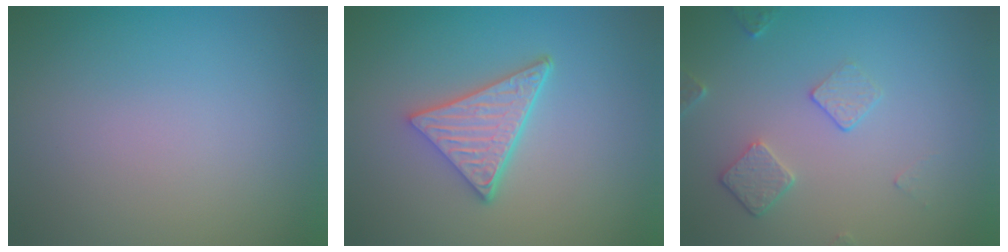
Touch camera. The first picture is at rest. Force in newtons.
{"total": 4.9, "press": 3.5, "slide": 3.5}
{"total": 2.3, "press": 1.6, "slide": 1.6}